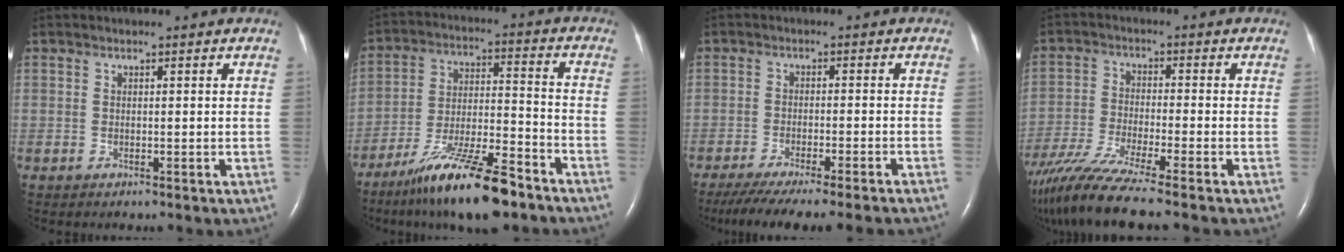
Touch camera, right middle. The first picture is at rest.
{"total": 14.9, "force": [-10.9, 1.8, 10.0], "torque": [-0.188, -0.018, -0.190]}
{"total": 14.1, "force": [-12.4, -0.6, 6.8], "torque": [-0.093, -0.041, -0.180]}
{"total": 11.1, "force": [-8.9, -1.2, 6.4], "torque": [-0.117, -0.040, -0.158]}